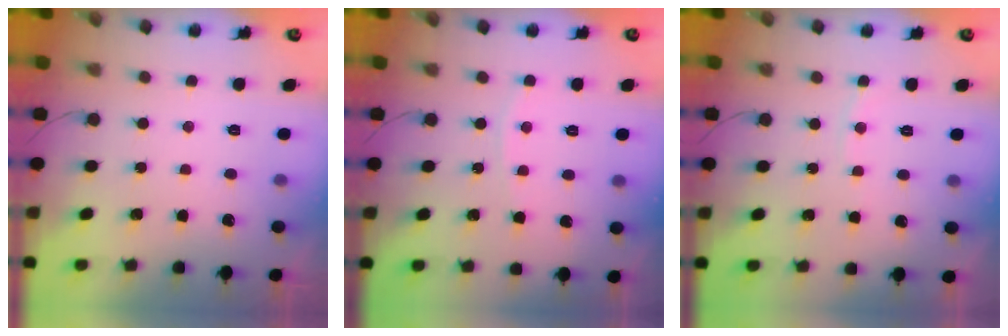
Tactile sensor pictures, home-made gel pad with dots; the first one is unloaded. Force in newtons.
{"total": 2.3, "press": 2.2, "slide": 0.3}
{"total": 2.8, "press": 2.7, "slide": 0.4}